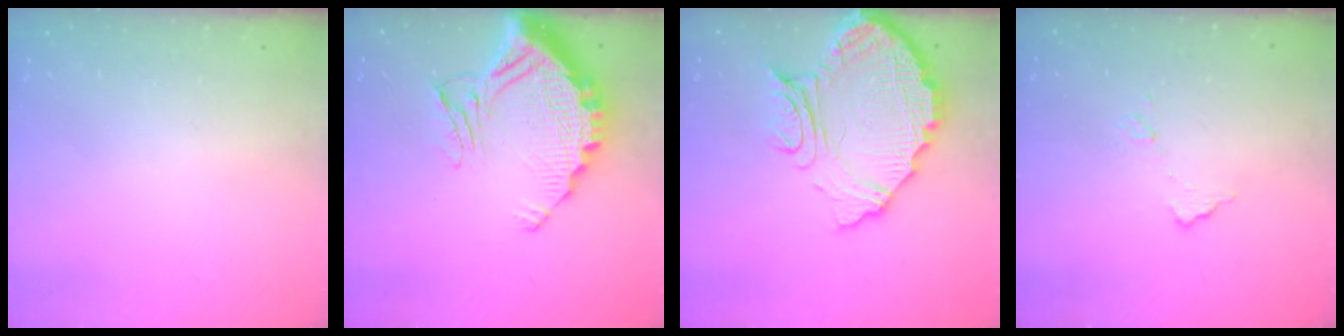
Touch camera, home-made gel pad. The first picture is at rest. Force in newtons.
{"total": 16.3, "press": 16.3, "slide": 1.0}
{"total": 14.9, "press": 14.8, "slide": 1.4}
{"total": 5.8, "press": 5.8, "slide": 0.3}